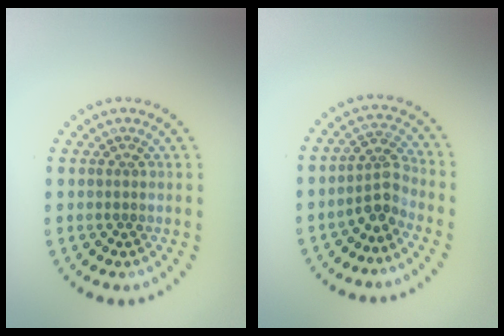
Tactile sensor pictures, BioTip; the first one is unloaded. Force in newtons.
{"total": 2.6, "press": 2.0, "slide": 1.8}